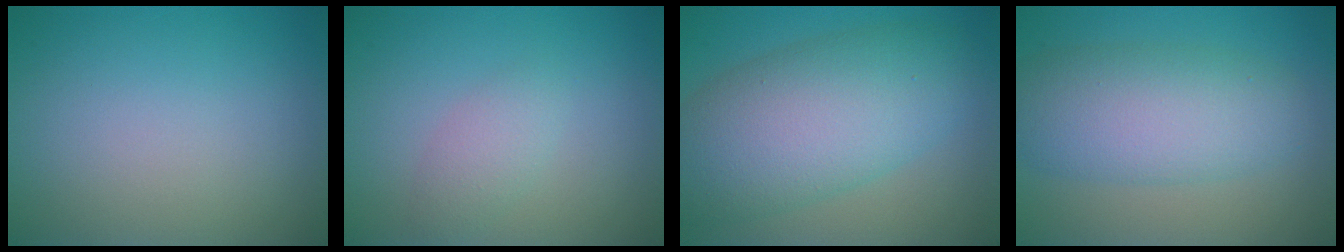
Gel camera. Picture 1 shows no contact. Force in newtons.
{"total": 1.8, "press": 1.8, "slide": 0.1}
{"total": 9.6, "press": 9.6, "slide": 0.5}
{"total": 6.6, "press": 6.6, "slide": 0.2}